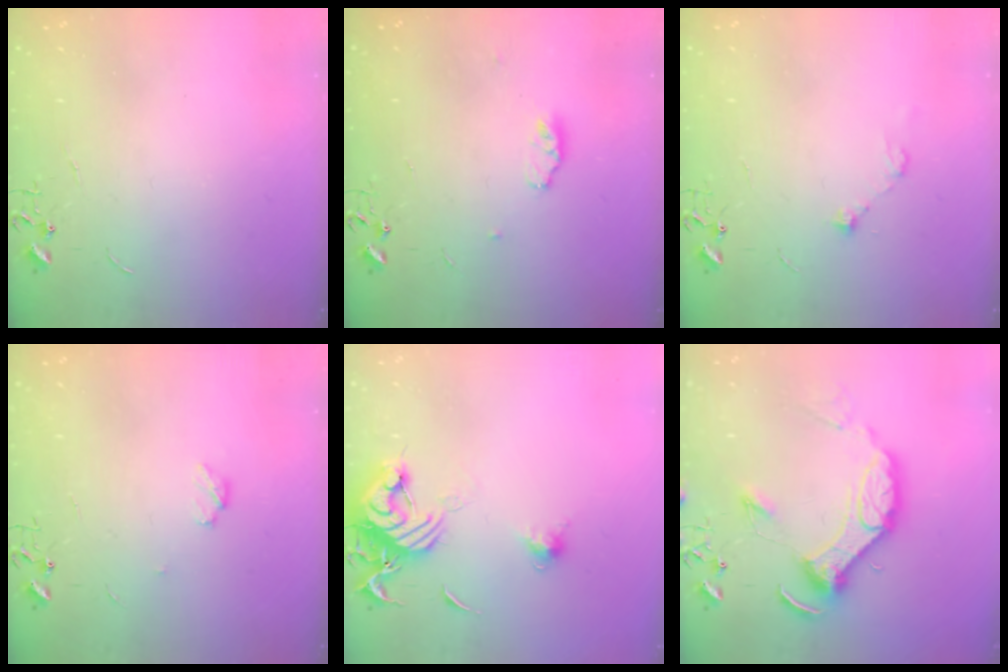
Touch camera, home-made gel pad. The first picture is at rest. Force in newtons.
{"total": 4.5, "press": 4.4, "slide": 0.6}
{"total": 6.0, "press": 5.8, "slide": 1.2}
{"total": 4.1, "press": 4.1, "slide": 0.6}
{"total": 14.7, "press": 14.6, "slide": 1.2}
{"total": 14.3, "press": 14.2, "slide": 2.0}